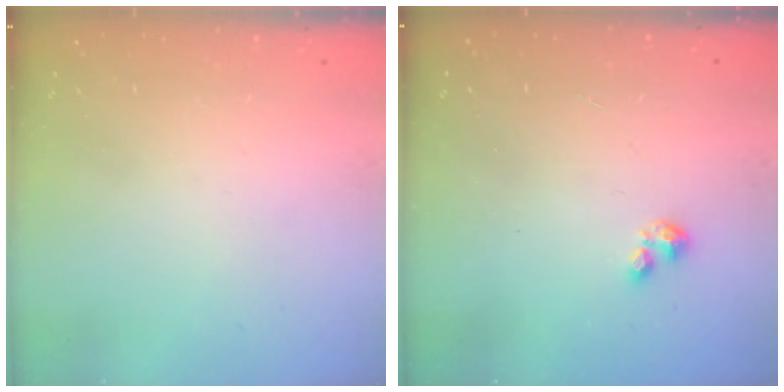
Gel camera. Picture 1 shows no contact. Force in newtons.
{"total": 0.7, "press": 0.6, "slide": 0.2}